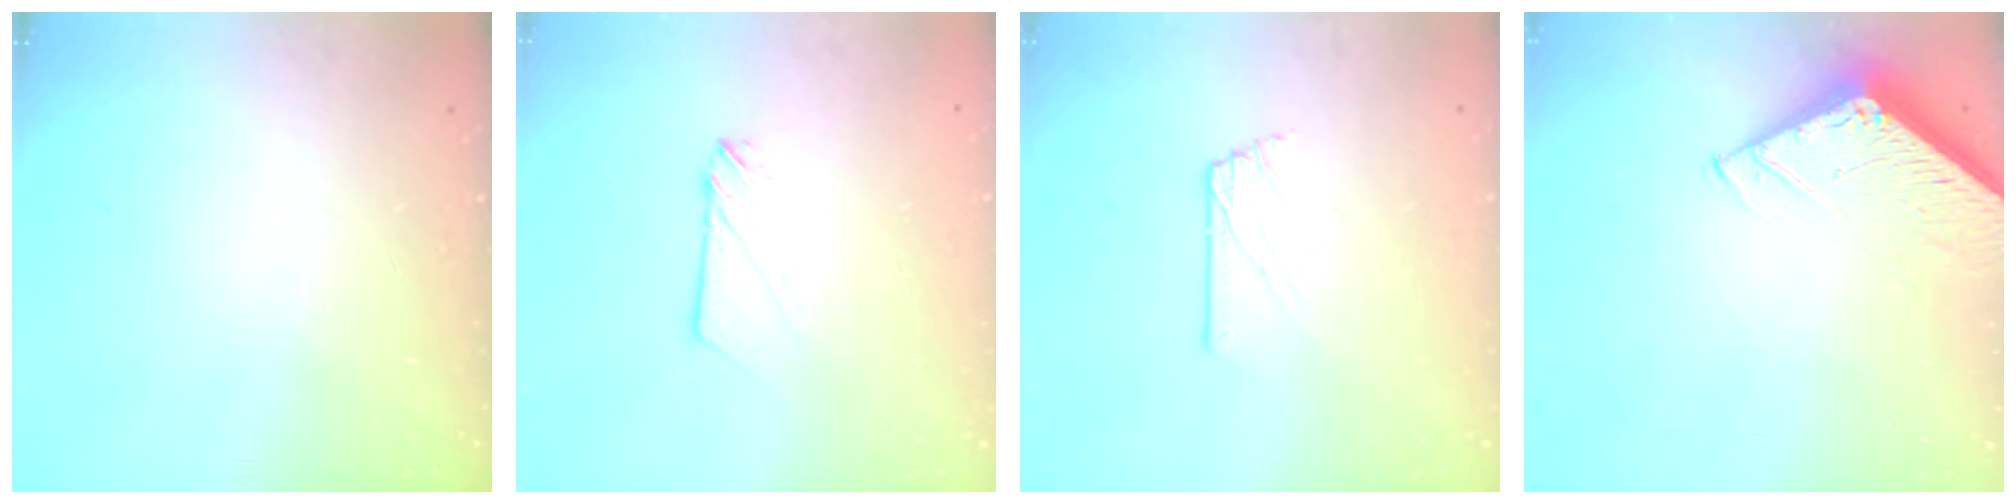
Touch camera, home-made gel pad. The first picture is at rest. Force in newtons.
{"total": 2.9, "press": 2.9, "slide": 0.4}
{"total": 1.6, "press": 1.6, "slide": 0.2}
{"total": 5.0, "press": 4.9, "slide": 0.5}